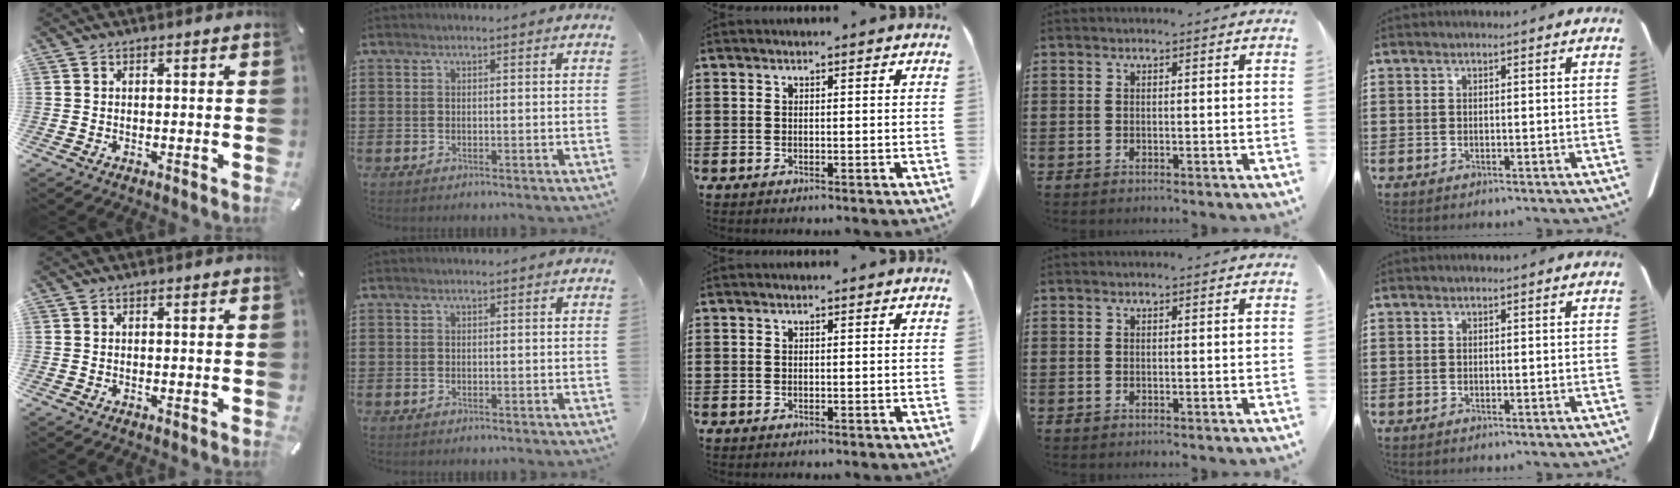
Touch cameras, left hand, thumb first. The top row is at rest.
{}